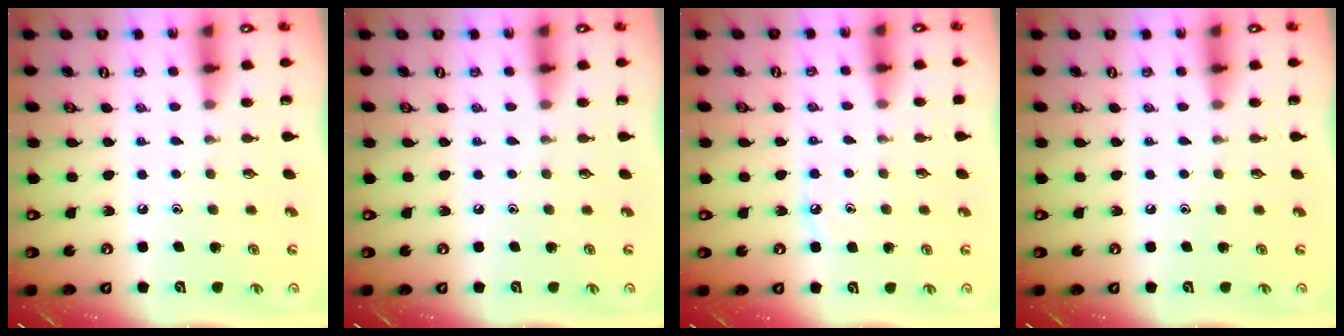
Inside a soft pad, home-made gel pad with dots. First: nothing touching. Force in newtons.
{"total": 0.0}
{"total": 4.9, "press": 4.9, "slide": 0.7}
{"total": 0.0}